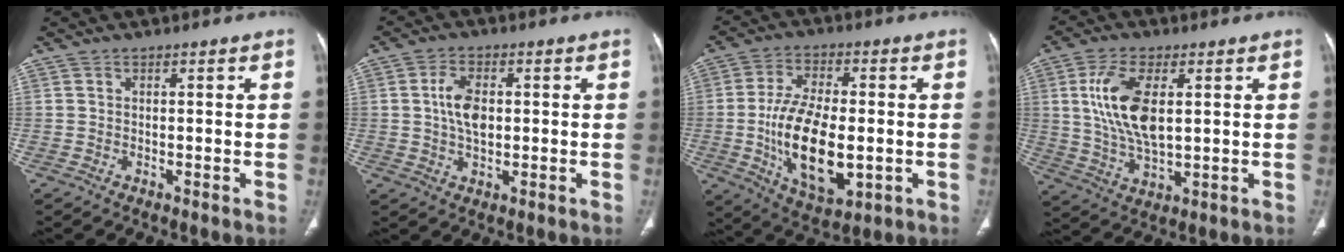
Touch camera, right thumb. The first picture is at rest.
{"total": 6.2, "force": [0.6, 3.7, 4.9], "torque": [-0.088, 0.004, 0.009]}
{"total": 17.0, "force": [-2.5, 8.4, 14.6], "torque": [-0.248, -0.005, -0.031]}
{"total": 12.4, "force": [2.5, 6.0, 10.6], "torque": [-0.212, -0.012, 0.053]}